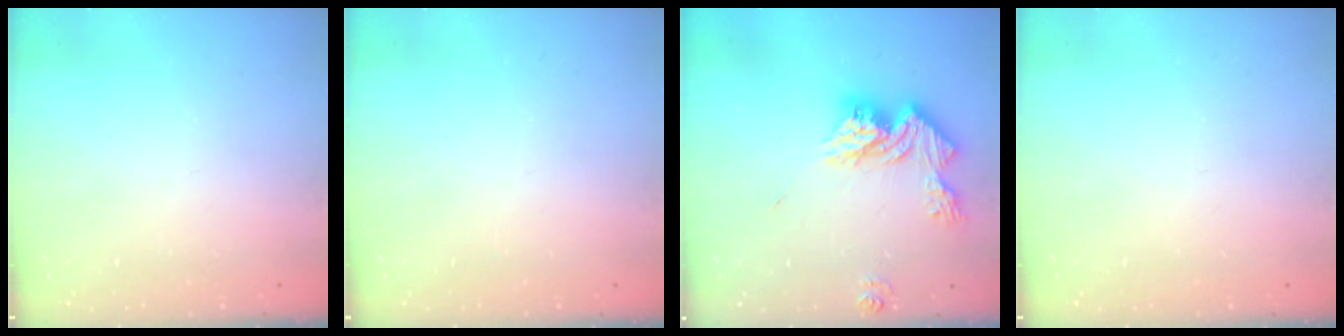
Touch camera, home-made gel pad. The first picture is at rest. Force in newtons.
{"total": 0.0}
{"total": 14.7, "press": 14.7, "slide": 1.2}
{"total": 0.0}